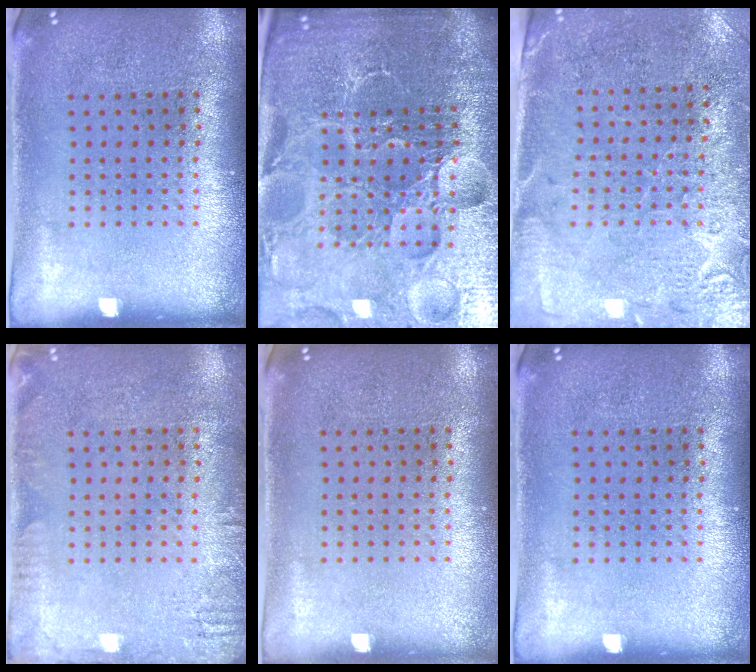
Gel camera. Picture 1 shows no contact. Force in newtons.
{"total": 6.3, "press": 5.8, "slide": 2.5}
{"total": 2.8, "press": 2.5, "slide": 1.1}
{"total": 1.9, "press": 1.9, "slide": 0.3}
{"total": 0.0}
{"total": 0.0}